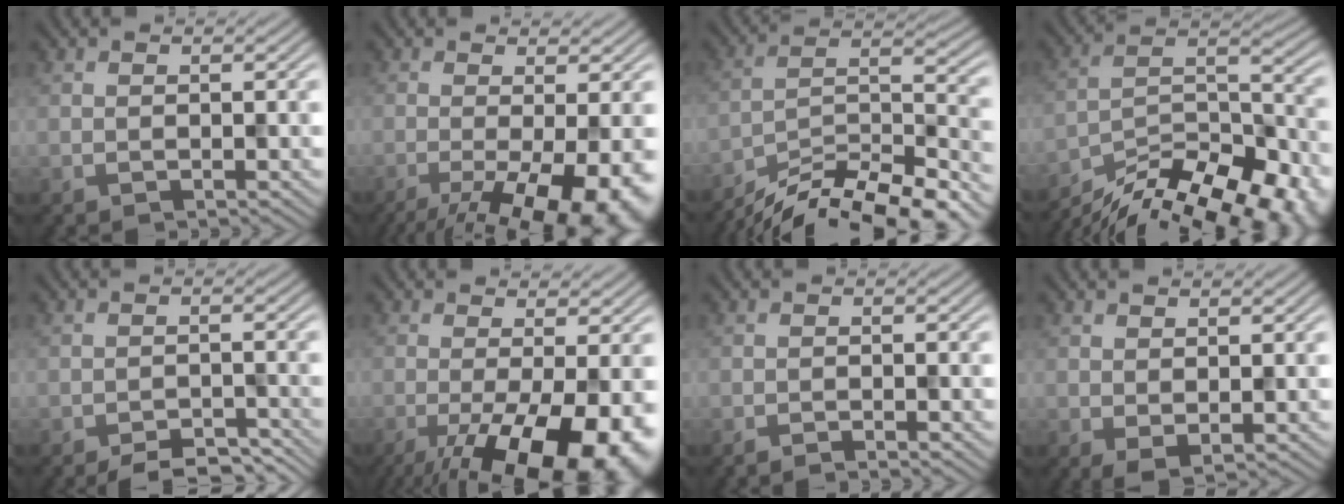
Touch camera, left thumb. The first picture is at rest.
{"total": 11.6, "force": [-5.1, 3.4, 9.8], "torque": [-0.143, -0.015, -0.072]}
{"total": 13.3, "force": [-11.0, 3.1, 6.8], "torque": [-0.129, 0.001, -0.189]}
{"total": 17.7, "force": [-14.8, 5.2, 8.2], "torque": [-0.133, -0.018, -0.221]}
{"total": 4.9, "force": [-4.2, 1.2, 2.2], "torque": [-0.036, 0.001, -0.062]}
{"total": 15.3, "force": [-6.4, 5.0, 13.0], "torque": [-0.202, -0.020, -0.088]}
{"total": 1.4, "force": [-1.1, 0.0, 0.8], "torque": [-0.009, 0.001, -0.023]}
{"total": 1.5, "force": [0.4, 0.8, 1.2], "torque": [-0.027, -0.005, 0.011]}